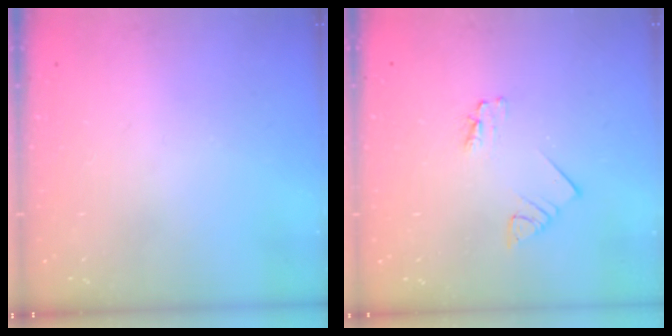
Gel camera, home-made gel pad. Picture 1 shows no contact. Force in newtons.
{"total": 2.4, "press": 2.4, "slide": 0.1}